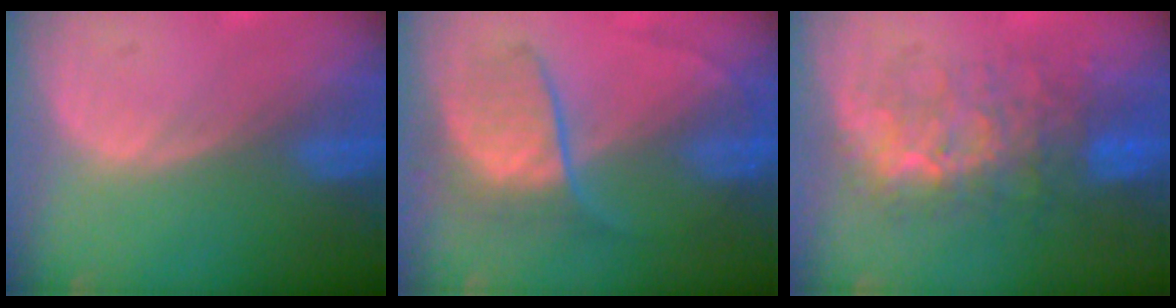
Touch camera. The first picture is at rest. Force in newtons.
{"total": 6.4, "press": 6.3, "slide": 0.7}
{"total": 8.4, "press": 8.1, "slide": 2.2}